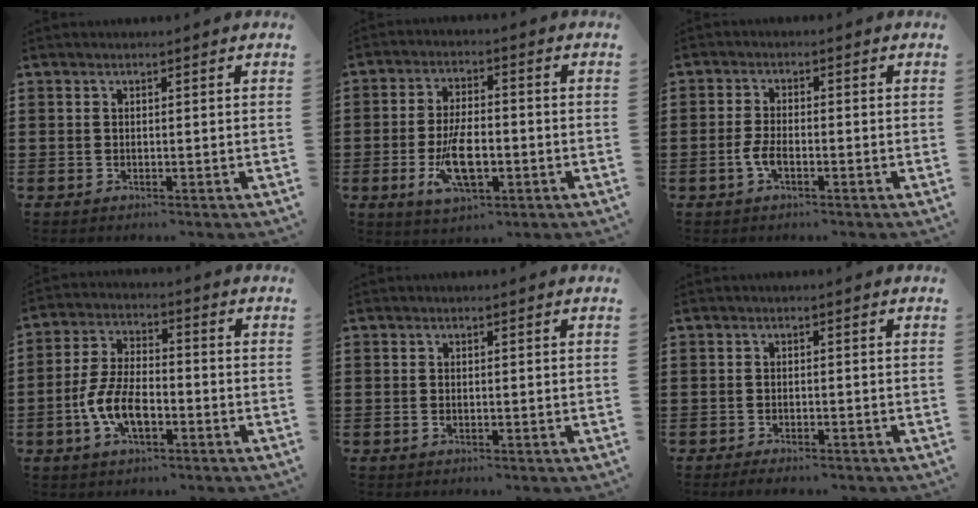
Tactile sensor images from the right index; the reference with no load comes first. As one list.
[{"total": 8.5, "force": [-2.4, 3.7, 7.3], "torque": [-0.161, -0.010, -0.045]}, {"total": 2.9, "force": [-1.2, 1.2, 2.4], "torque": [-0.058, -0.003, -0.025]}, {"total": 8.1, "force": [-2.9, 4.0, 6.5], "torque": [-0.150, 0.000, -0.060]}, {"total": 0.5, "force": [-0.2, 0.2, 0.5], "torque": [-0.012, -0.006, -0.003]}, {"total": 1.3, "force": [-1.3, 0.1, 0.4], "torque": [-0.010, -0.001, -0.023]}]